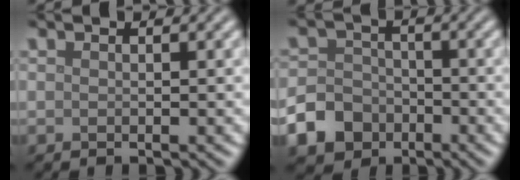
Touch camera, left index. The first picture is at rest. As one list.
[{"total": 7.7, "force": [-4.4, 6.0, 1.9], "torque": [-0.033, -0.027, -0.096]}]